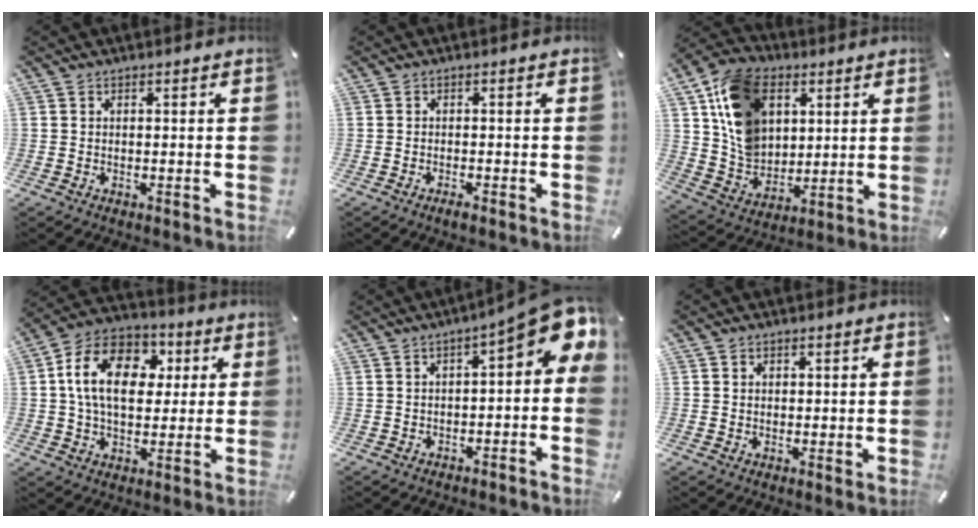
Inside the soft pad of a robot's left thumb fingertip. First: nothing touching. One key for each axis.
{"total": 1.4, "fx": -1.0, "fy": 0.4, "fz": 0.9, "tx": -0.017, "ty": 0.002, "tz": -0.020}
{"total": 15.7, "fx": 5.5, "fy": 12.4, "fz": 7.8, "tx": -0.163, "ty": -0.009, "tz": 0.109}
{"total": 16.5, "fx": 3.3, "fy": 11.8, "fz": 11.0, "tx": -0.211, "ty": 0.004, "tz": 0.057}
{"total": 10.4, "fx": 4.1, "fy": 3.4, "fz": 9.0, "tx": -0.114, "ty": -0.040, "tz": 0.067}
{"total": 1.7, "fx": 0.8, "fy": 1.5, "fz": 0.0, "tx": 0.005, "ty": 0.000, "tz": 0.013}